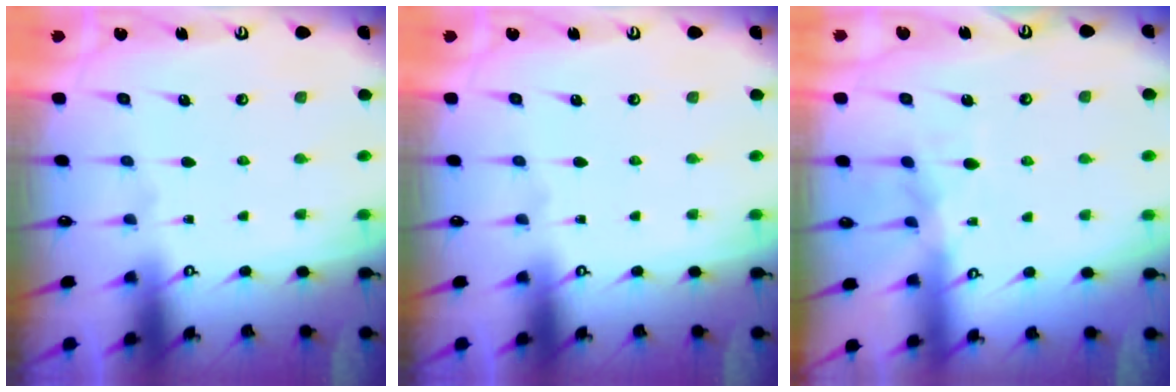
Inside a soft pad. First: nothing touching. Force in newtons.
{"total": 0.0}
{"total": 8.4, "press": 8.3, "slide": 0.8}